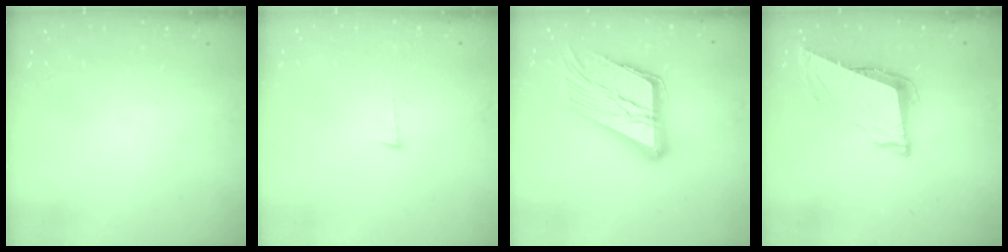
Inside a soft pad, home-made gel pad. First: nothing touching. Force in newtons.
{"total": 6.1, "press": 6.1, "slide": 0.4}
{"total": 22.8, "press": 22.7, "slide": 2.2}
{"total": 9.3, "press": 8.8, "slide": 3.2}